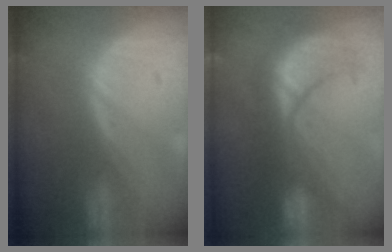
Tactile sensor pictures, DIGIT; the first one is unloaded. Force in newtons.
{"total": 9.6, "press": 9.5, "slide": 1.7}